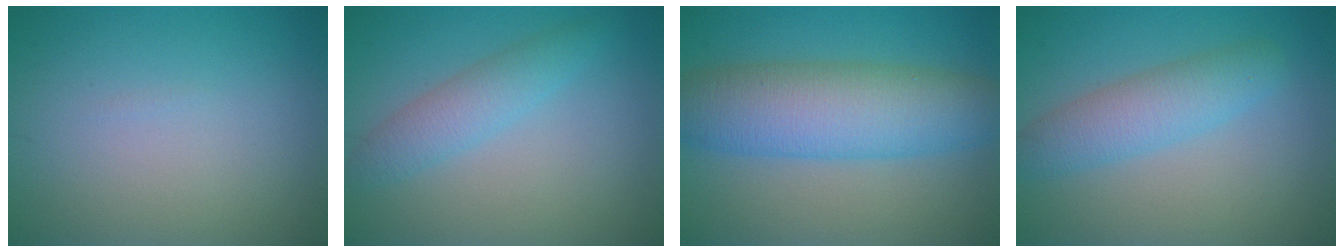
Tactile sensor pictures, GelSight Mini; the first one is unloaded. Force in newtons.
{"total": 2.9, "press": 2.9, "slide": 0.1}
{"total": 8.5, "press": 8.5, "slide": 0.2}
{"total": 3.8, "press": 3.8, "slide": 0.1}